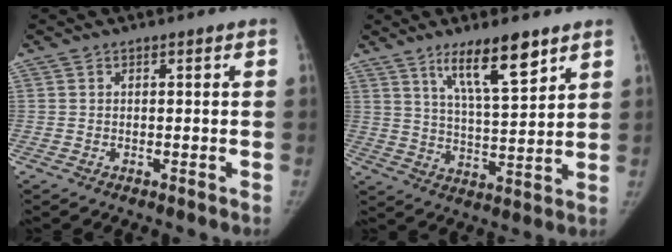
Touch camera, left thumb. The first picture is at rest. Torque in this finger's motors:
{"motor_torque": [1.07, 0.48, 0.66, -0.86, 0.26]}